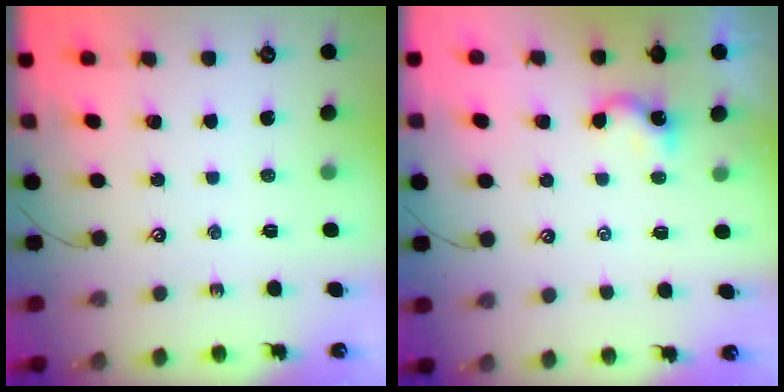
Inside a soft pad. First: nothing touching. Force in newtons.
{"total": 1.2, "press": 1.1, "slide": 0.3}